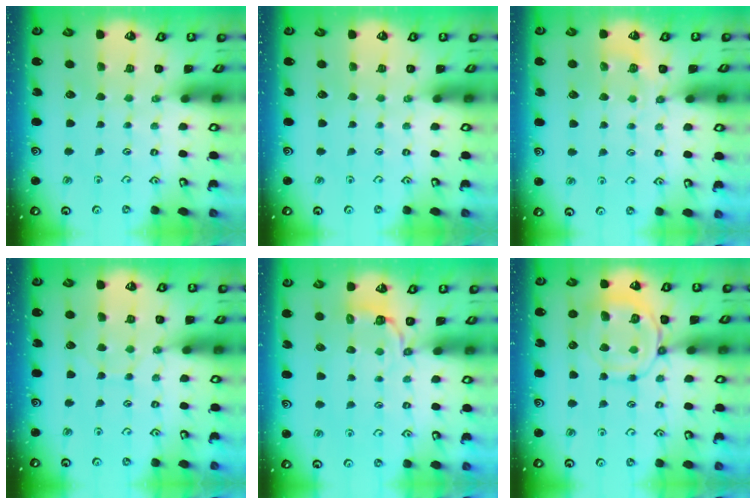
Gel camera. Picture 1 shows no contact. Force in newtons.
{"total": 0.0}
{"total": 5.1, "press": 4.9, "slide": 1.5}
{"total": 4.9, "press": 4.9, "slide": 0.3}
{"total": 3.3, "press": 1.6, "slide": 2.9}
{"total": 11.3, "press": 11.3, "slide": 1.2}